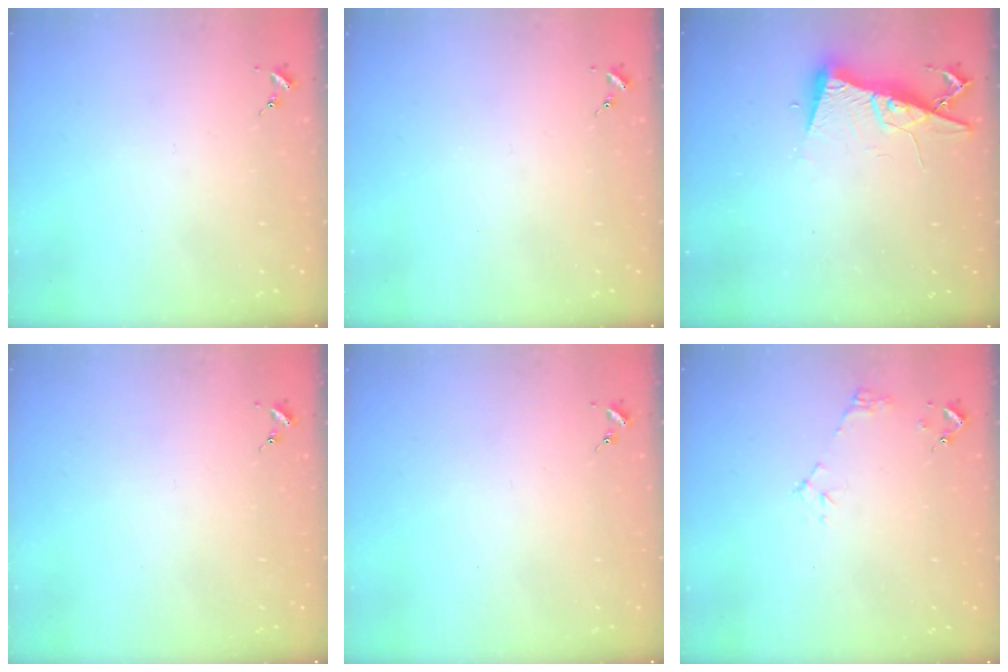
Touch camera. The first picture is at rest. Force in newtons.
{"total": 0.0}
{"total": 9.1, "press": 9.1, "slide": 0.9}
{"total": 0.0}
{"total": 0.0}
{"total": 6.4, "press": 6.4, "slide": 0.6}